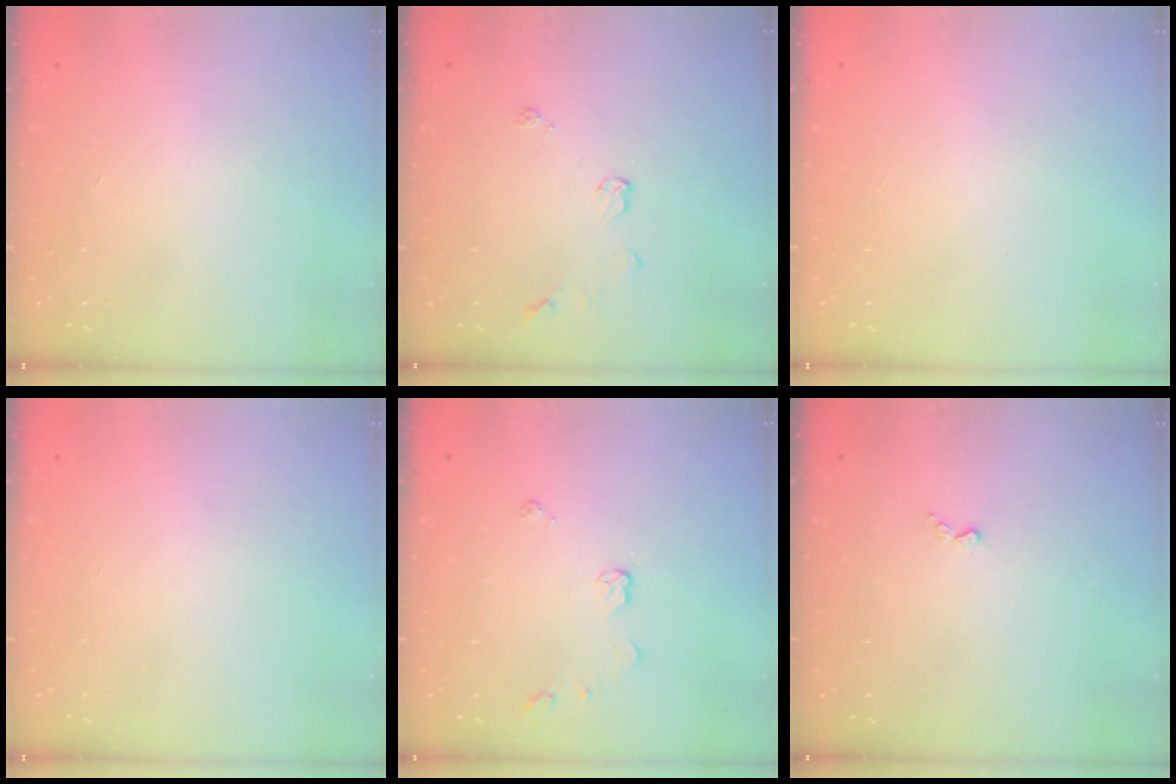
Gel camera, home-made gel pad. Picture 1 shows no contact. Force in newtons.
{"total": 4.9, "press": 4.9, "slide": 0.6}
{"total": 0.0}
{"total": 0.0}
{"total": 4.7, "press": 4.7, "slide": 0.1}
{"total": 3.0, "press": 2.9, "slide": 0.5}